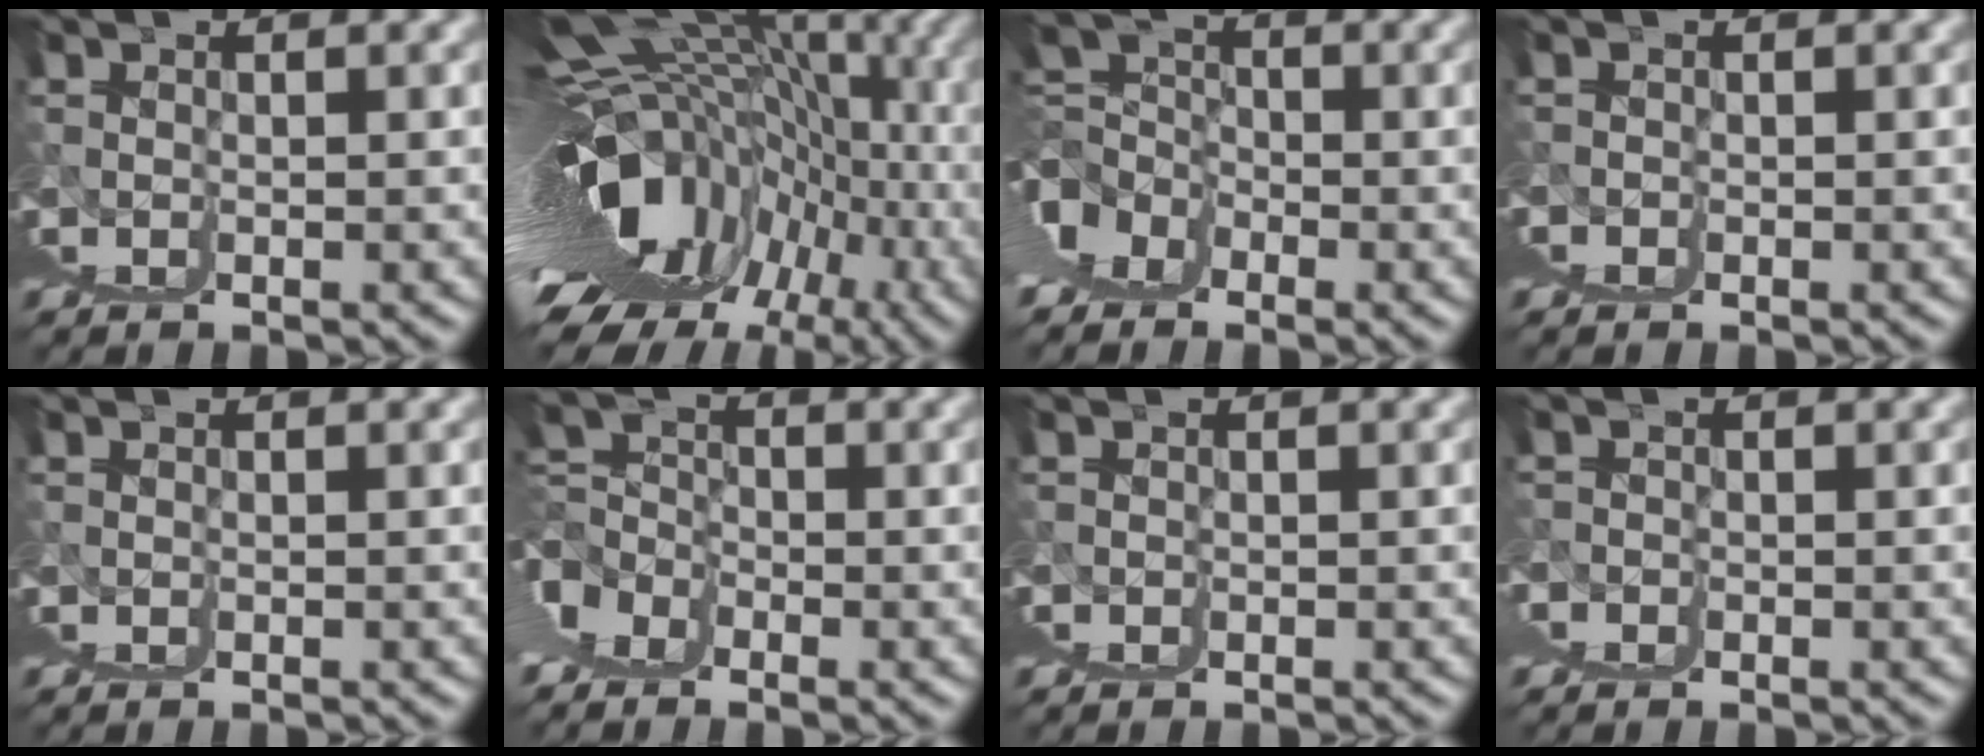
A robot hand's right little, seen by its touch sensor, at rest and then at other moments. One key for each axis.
{"total": 14.2, "fx": 0.3, "fy": 4.9, "fz": 13.3, "tx": -0.146, "ty": 0.014, "tz": 0.016}
{"total": 4.0, "fx": 2.7, "fy": -1.7, "fz": 2.4, "tx": -0.017, "ty": 0.023, "tz": 0.043}
{"total": 2.3, "fx": 0.4, "fy": -2.2, "fz": -0.6, "tx": 0.013, "ty": 0.004, "tz": 0.010}
{"total": 0.0}
{"total": 3.3, "fx": 2.1, "fy": -2.5, "fz": 0.8, "tx": -0.005, "ty": 0.015, "tz": 0.036}
{"total": 1.1, "fx": 0.2, "fy": -1.0, "fz": -0.2, "tx": 0.007, "ty": 0.003, "tz": 0.003}
{"total": 3.7, "fx": 1.0, "fy": -3.3, "fz": -1.3, "tx": 0.028, "ty": 0.013, "tz": 0.019}